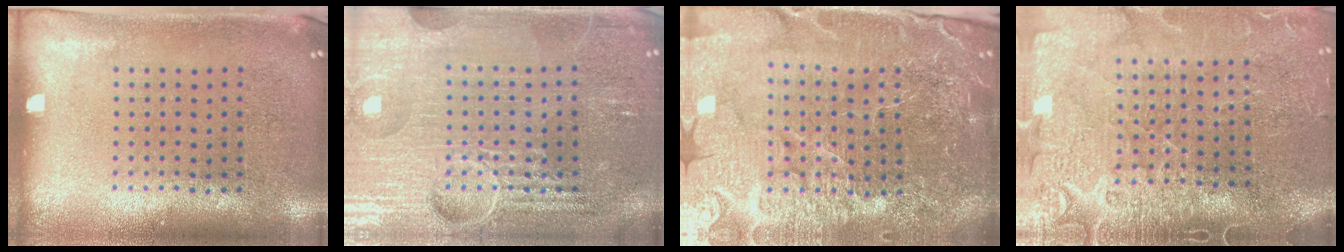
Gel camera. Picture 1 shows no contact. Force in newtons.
{"total": 7.1, "press": 7.0, "slide": 0.9}
{"total": 6.1, "press": 5.4, "slide": 2.8}
{"total": 4.0, "press": 3.5, "slide": 1.9}